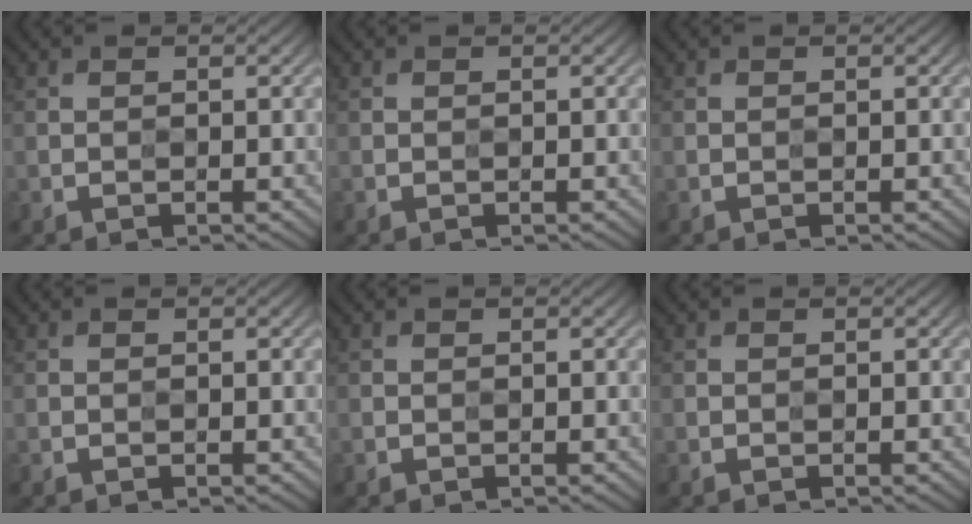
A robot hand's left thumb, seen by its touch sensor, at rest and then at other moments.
{"total": 0.0}
{"total": 0.0}
{"total": 0.0}
{"total": 0.0}
{"total": 0.0}